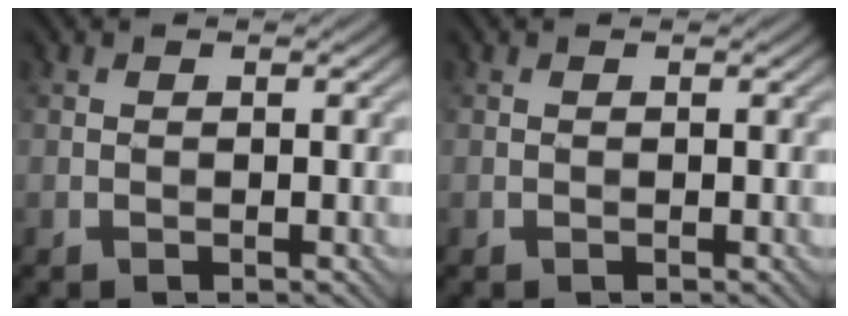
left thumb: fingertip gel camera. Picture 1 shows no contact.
{"total": 0.0}